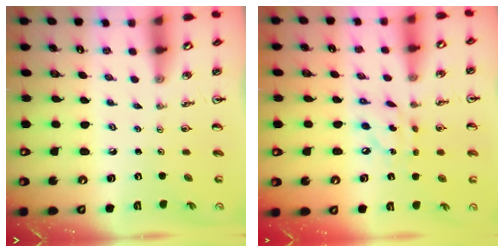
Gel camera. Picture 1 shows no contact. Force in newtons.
{"total": 7.5, "press": 7.5, "slide": 0.4}